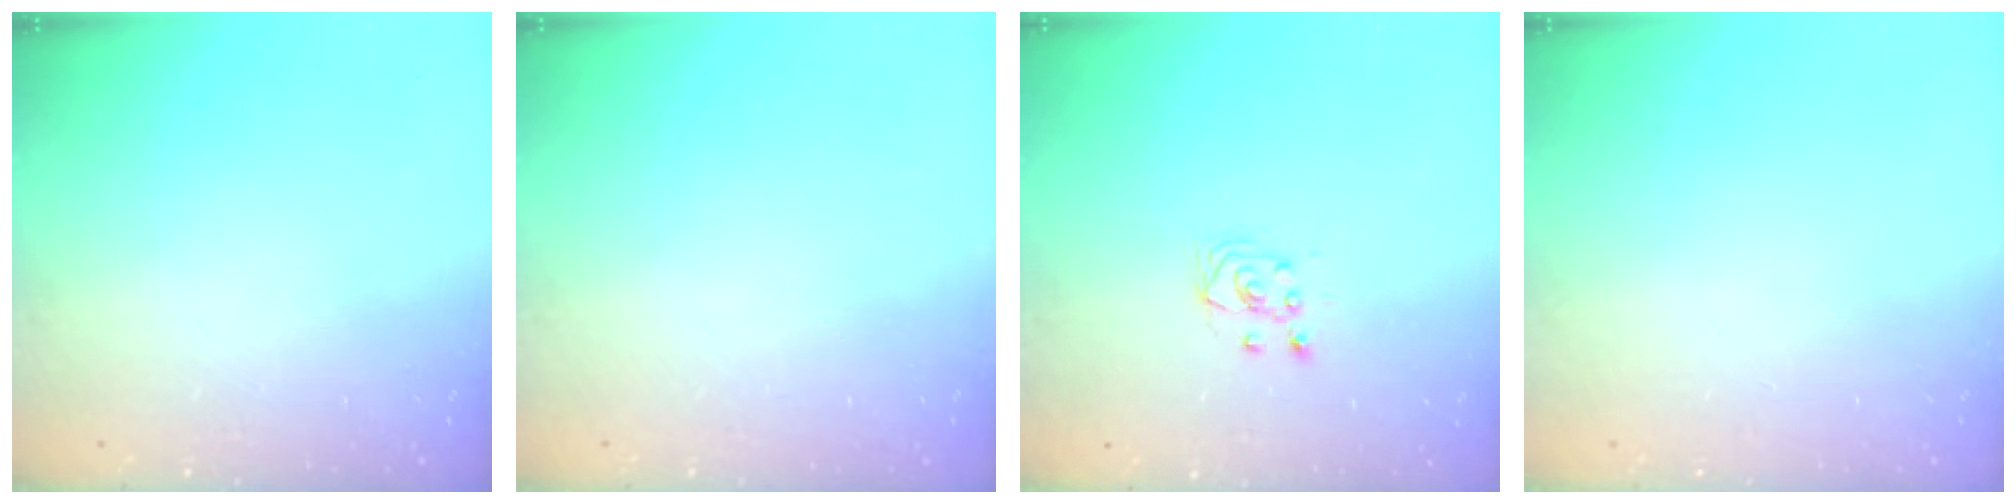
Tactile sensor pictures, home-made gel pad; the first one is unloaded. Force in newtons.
{"total": 0.0}
{"total": 2.9, "press": 2.7, "slide": 1.0}
{"total": 0.0}